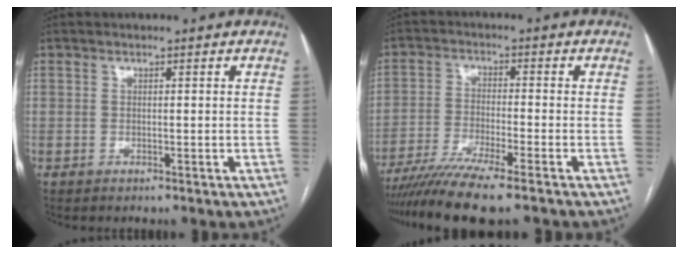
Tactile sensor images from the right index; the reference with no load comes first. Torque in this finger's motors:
{"motor_torque": [0.85, -0.86, 0.64, 0.17]}